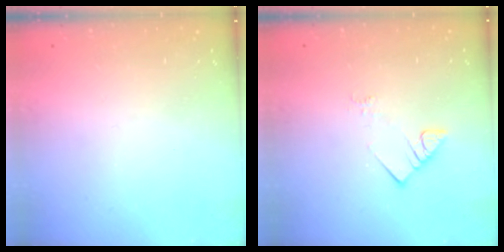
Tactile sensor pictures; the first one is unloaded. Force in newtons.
{"total": 4.7, "press": 4.7, "slide": 0.4}